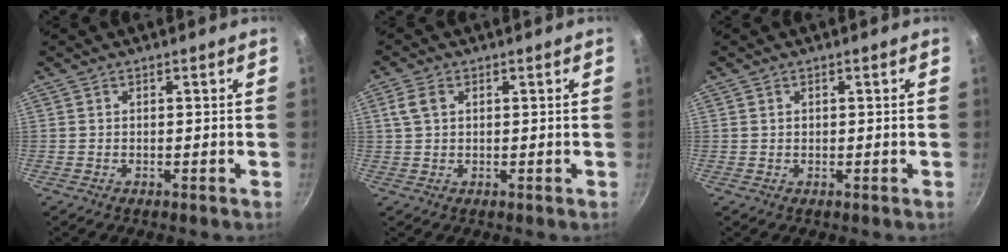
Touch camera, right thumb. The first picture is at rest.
{"total": 3.4, "force": [1.0, 2.3, 2.3], "torque": [-0.044, 0.007, 0.019]}
{"total": 0.8, "force": [0.3, 0.6, 0.4], "torque": [-0.005, 0.003, 0.005]}